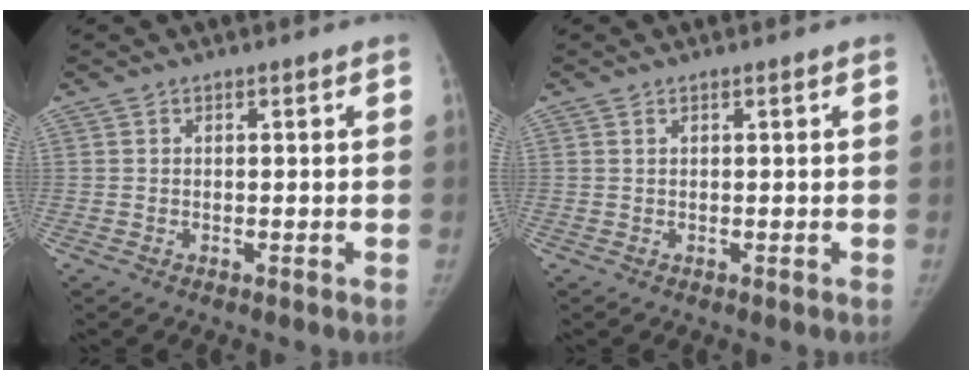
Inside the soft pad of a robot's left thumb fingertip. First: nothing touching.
{"total": 0.0}